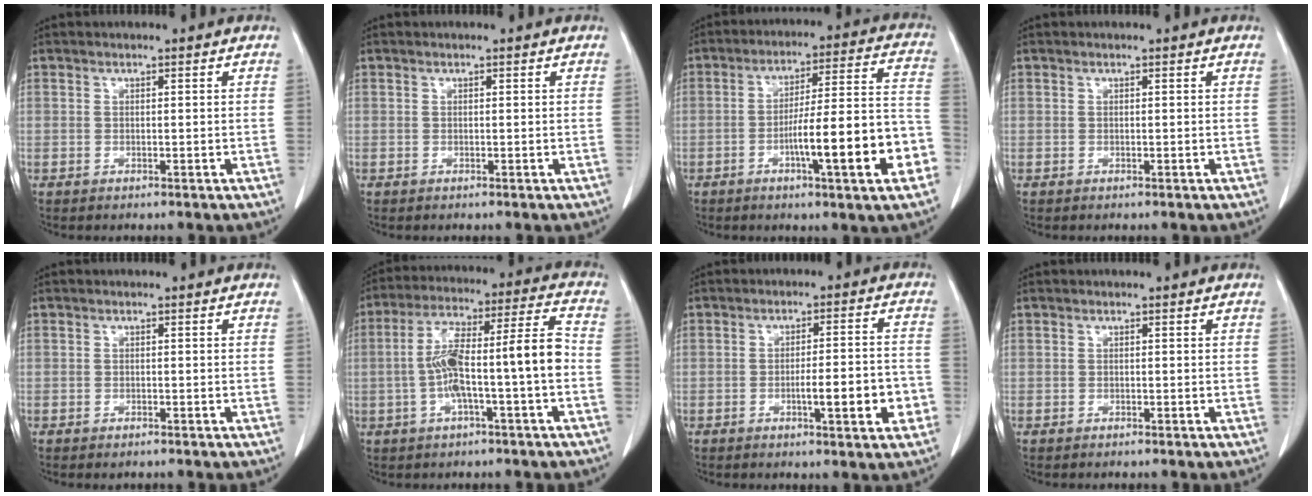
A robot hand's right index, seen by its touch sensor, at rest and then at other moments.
{"total": 0.0}
{"total": 15.9, "force": [-5.6, 1.1, 14.9], "torque": [-0.202, 0.015, -0.080]}
{"total": 0.0}
{"total": 0.6, "force": [-0.5, 0.1, 0.3], "torque": [-0.009, -0.002, -0.007]}
{"total": 12.6, "force": [-2.3, 0.9, 12.4], "torque": [-0.225, 0.036, -0.038]}
{"total": 8.1, "force": [-2.6, 1.1, 7.6], "torque": [-0.104, 0.006, -0.034]}
{"total": 0.0}